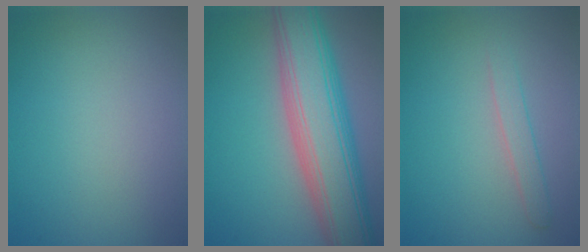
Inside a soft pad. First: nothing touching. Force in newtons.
{"total": 10.0, "press": 10.0, "slide": 0.5}
{"total": 1.4, "press": 1.4, "slide": 0.1}